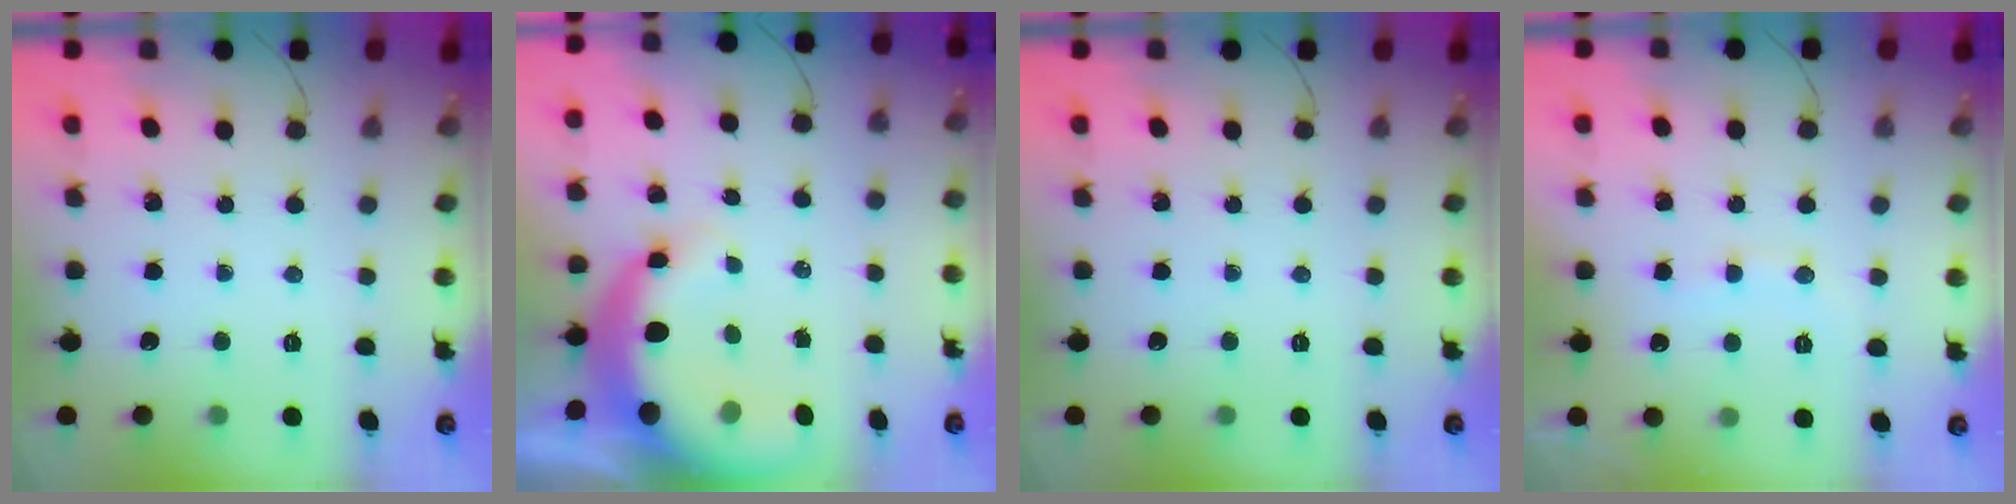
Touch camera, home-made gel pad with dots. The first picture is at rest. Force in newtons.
{"total": 12.8, "press": 12.5, "slide": 3.0}
{"total": 0.0}
{"total": 7.5, "press": 7.3, "slide": 1.6}